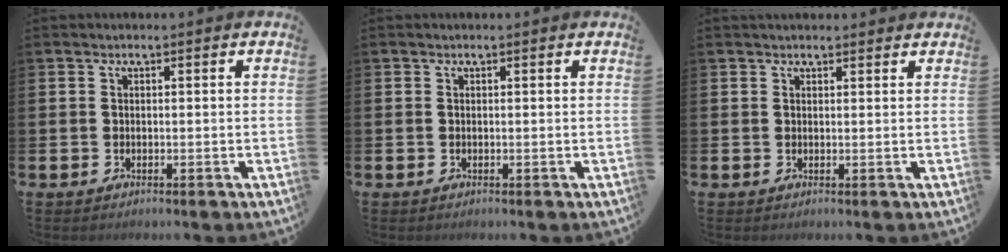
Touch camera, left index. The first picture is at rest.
{"total": 0.0}
{"total": 1.3, "force": [1.2, 0.4, 0.2], "torque": [0.007, -0.001, 0.020]}